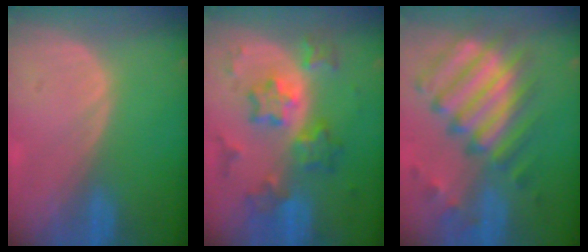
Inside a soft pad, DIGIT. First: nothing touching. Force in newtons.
{"total": 8.7, "press": 8.7, "slide": 0.6}
{"total": 11.8, "press": 10.4, "slide": 5.6}